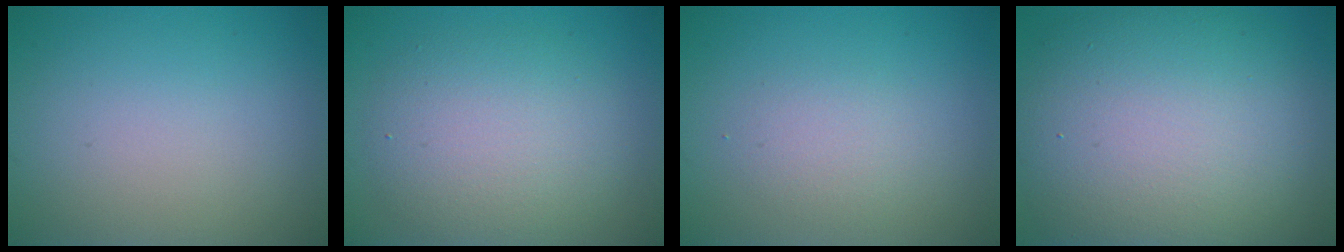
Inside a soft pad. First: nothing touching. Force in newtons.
{"total": 5.5, "press": 5.5, "slide": 0.4}
{"total": 1.7, "press": 1.7, "slide": 0.2}
{"total": 13.3, "press": 13.3, "slide": 0.8}